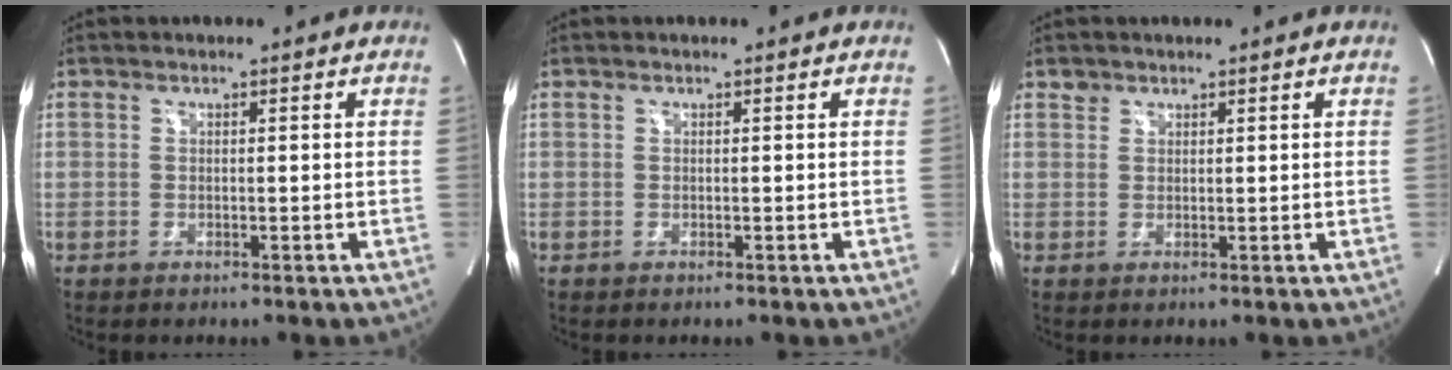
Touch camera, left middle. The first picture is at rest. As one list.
[{"total": 0.0}, {"total": 1.1, "force": [0.9, 0.7, -0.1], "torque": [0.009, 0.006, 0.012]}]